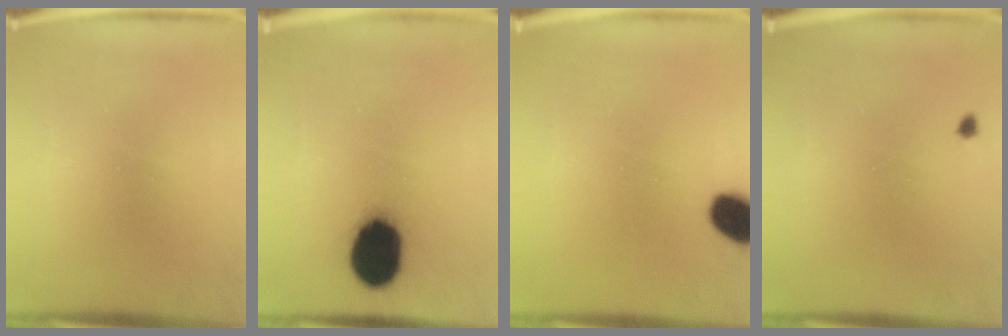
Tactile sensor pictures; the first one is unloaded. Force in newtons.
{"total": 15.6}
{"total": 9.1}
{"total": 0.6}